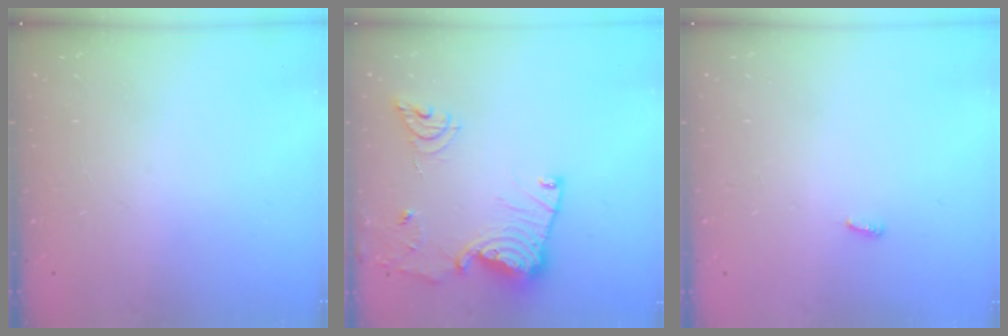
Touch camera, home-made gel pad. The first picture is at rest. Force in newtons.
{"total": 15.7, "press": 15.6, "slide": 1.7}
{"total": 2.6, "press": 2.6, "slide": 0.2}